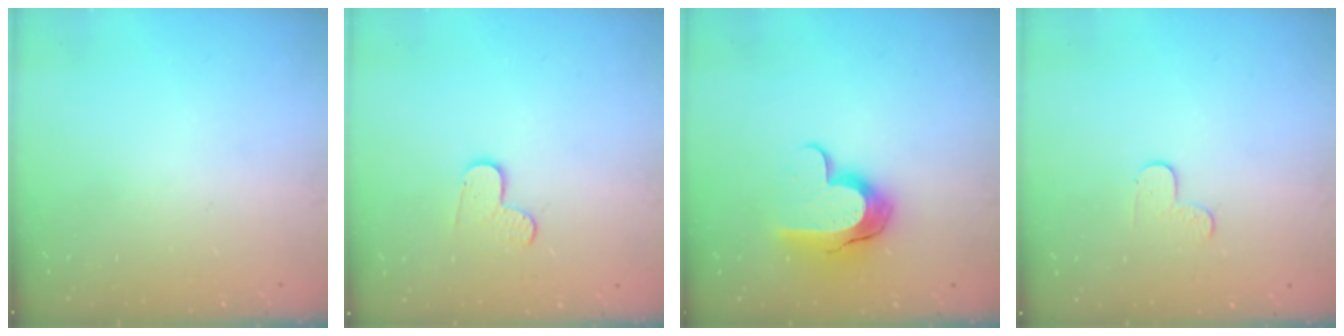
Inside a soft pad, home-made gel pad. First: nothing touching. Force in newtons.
{"total": 4.1, "press": 4.1, "slide": 0.3}
{"total": 11.1, "press": 11.1, "slide": 0.8}
{"total": 3.7, "press": 3.7, "slide": 0.4}